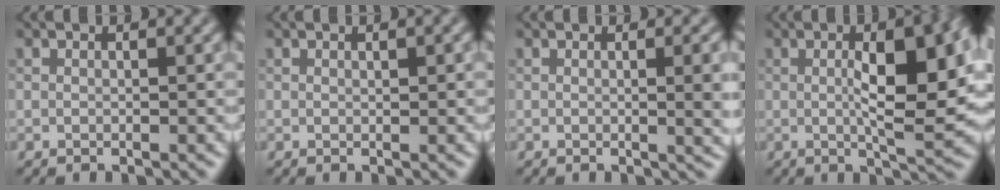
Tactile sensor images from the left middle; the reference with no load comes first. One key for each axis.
{"total": 0.6, "fx": 0.2, "fy": 0.1, "fz": 0.5, "tx": -0.007, "ty": 0.002, "tz": 0.004}
{"total": 4.3, "fx": 0.2, "fy": 1.5, "fz": 4.1, "tx": -0.041, "ty": 0.004, "tz": 0.001}
{"total": 9.2, "fx": 0.8, "fy": 2.7, "fz": 8.8, "tx": -0.130, "ty": -0.001, "tz": 0.014}